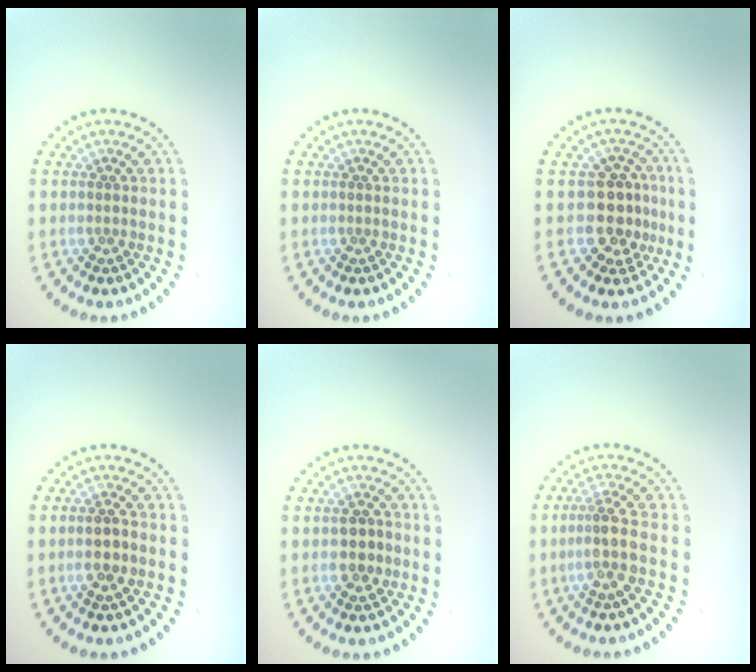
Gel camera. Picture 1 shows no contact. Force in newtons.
{"total": 0.0}
{"total": 3.2, "press": 2.7, "slide": 1.6}
{"total": 1.6, "press": 1.5, "slide": 0.5}
{"total": 2.3, "press": 2.3, "slide": 0.3}
{"total": 2.6, "press": 2.0, "slide": 1.7}